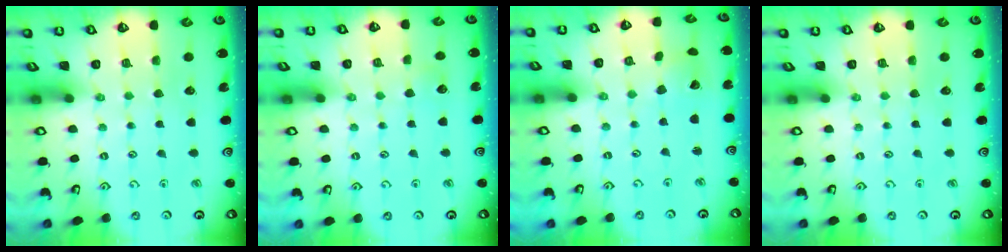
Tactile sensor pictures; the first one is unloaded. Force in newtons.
{"total": 3.7, "press": 3.7, "slide": 0.4}
{"total": 2.8, "press": 2.8, "slide": 0.4}
{"total": 0.0}